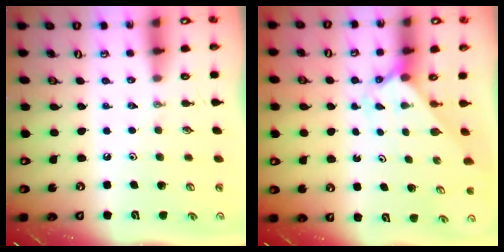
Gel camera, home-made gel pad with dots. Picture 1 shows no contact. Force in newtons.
{"total": 2.0, "press": 2.0, "slide": 0.2}